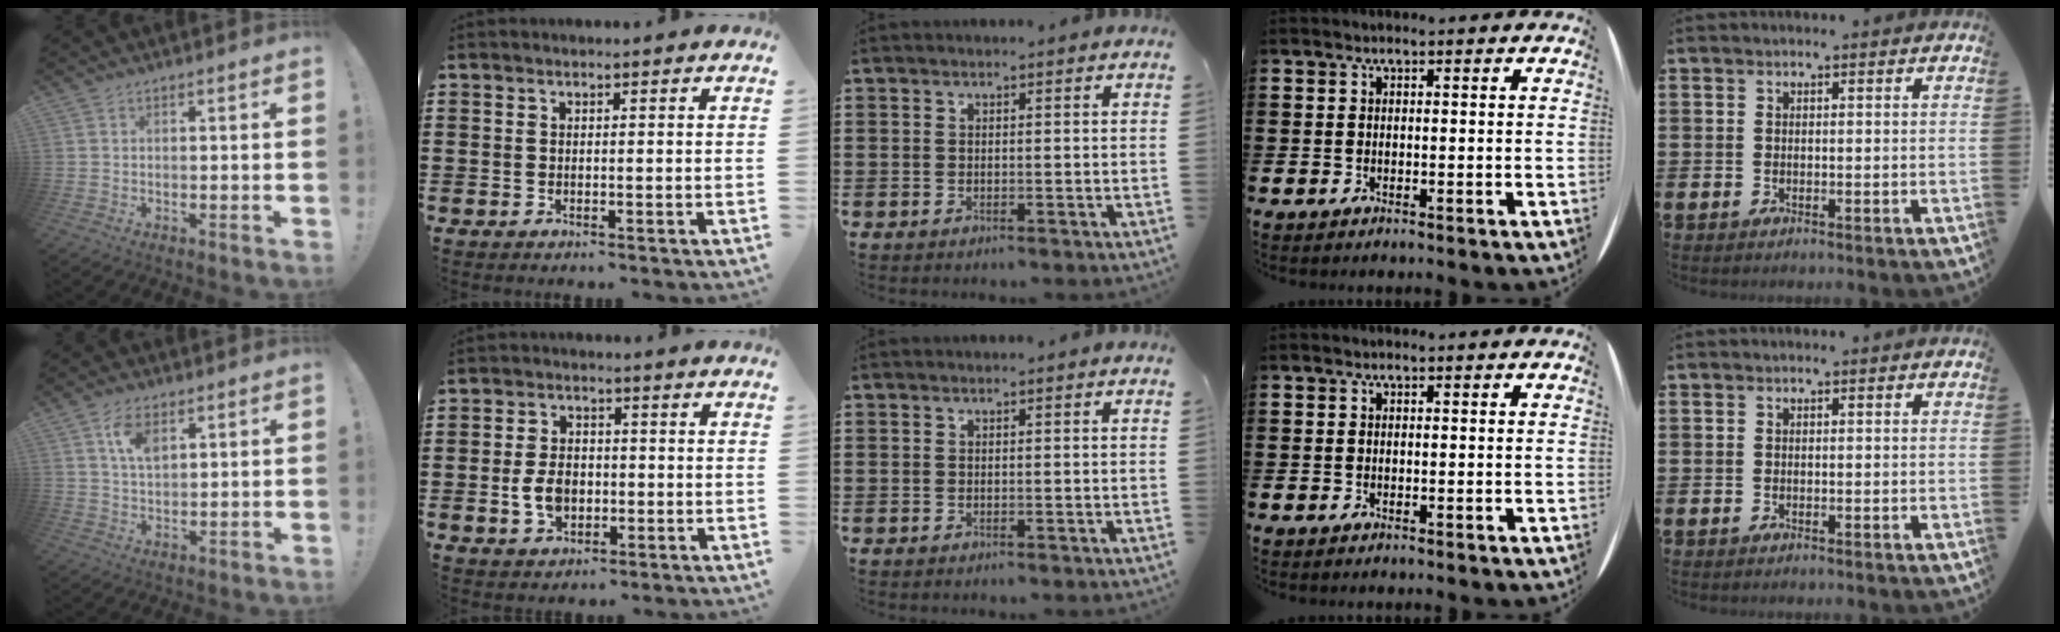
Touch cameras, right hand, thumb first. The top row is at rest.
{"thumb": {"total": 6.7, "force": [3.1, 3.5, 4.9], "torque": [-0.081, -0.007, 0.054]}, "index": {"total": 4.6, "force": [-0.9, 3.4, 3.0], "torque": [-0.067, -0.001, -0.022]}}